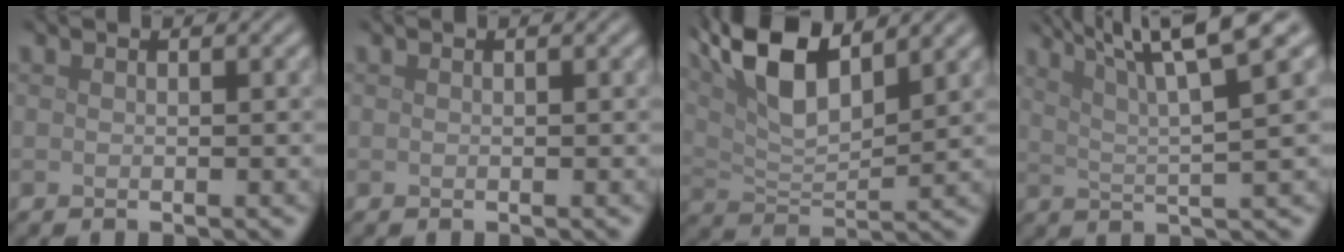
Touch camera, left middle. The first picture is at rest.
{"total": 0.0}
{"total": 9.4, "force": [5.0, 3.7, 7.0], "torque": [-0.142, 0.014, 0.092]}
{"total": 8.2, "force": [4.7, 1.1, 6.6], "torque": [-0.096, 0.018, 0.077]}